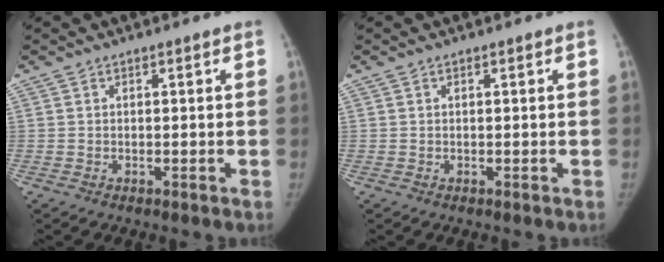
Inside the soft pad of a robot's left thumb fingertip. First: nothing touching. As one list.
[{"total": 0.0}]